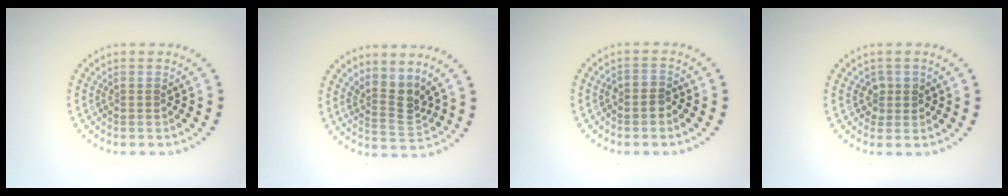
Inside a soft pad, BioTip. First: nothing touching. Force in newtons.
{"total": 3.0, "press": 2.1, "slide": 2.1}
{"total": 1.1, "press": 0.9, "slide": 0.7}
{"total": 1.3, "press": 1.2, "slide": 0.6}